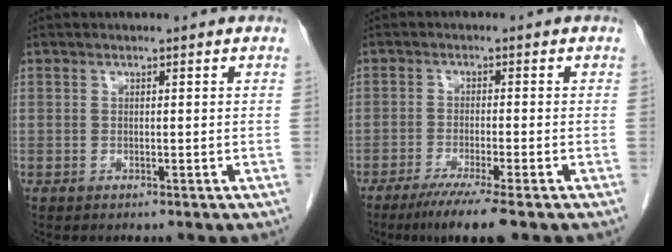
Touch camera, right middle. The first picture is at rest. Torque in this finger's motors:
{"motor_torque": [0.83, -0.69, 0.13, 0.07]}